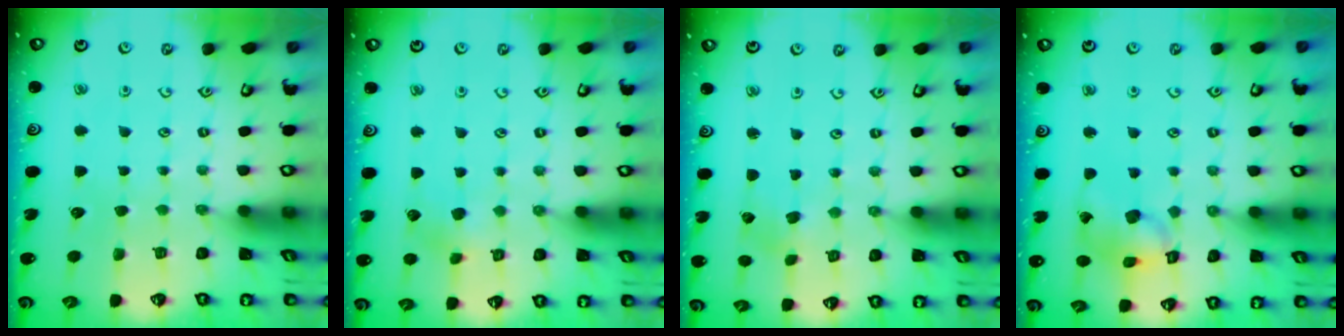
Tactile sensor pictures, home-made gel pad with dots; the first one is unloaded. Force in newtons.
{"total": 5.4, "press": 5.3, "slide": 0.9}
{"total": 2.6, "press": 2.6, "slide": 0.6}
{"total": 11.4, "press": 11.3, "slide": 1.7}